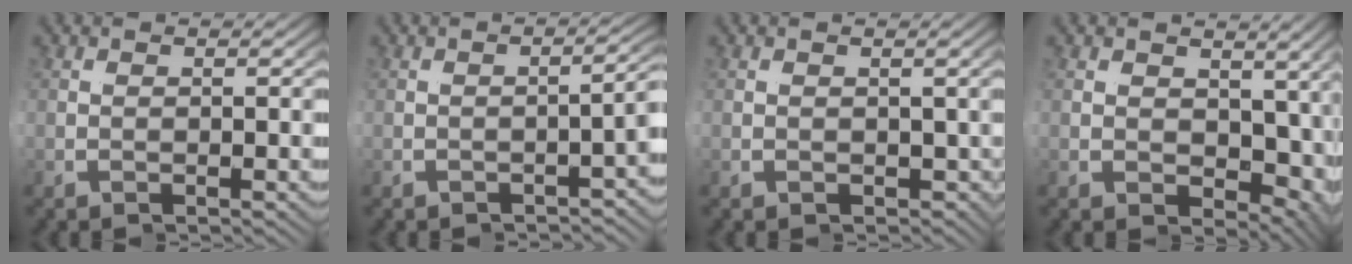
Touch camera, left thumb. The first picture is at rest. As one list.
[{"total": 2.1, "force": [-0.9, -1.2, 1.5], "torque": [-0.024, 0.015, -0.014]}, {"total": 1.8, "force": [0.1, 1.3, 1.3], "torque": [-0.008, -0.004, 0.009]}, {"total": 6.9, "force": [1.0, 4.7, 5.0], "torque": [-0.070, -0.004, 0.020]}]